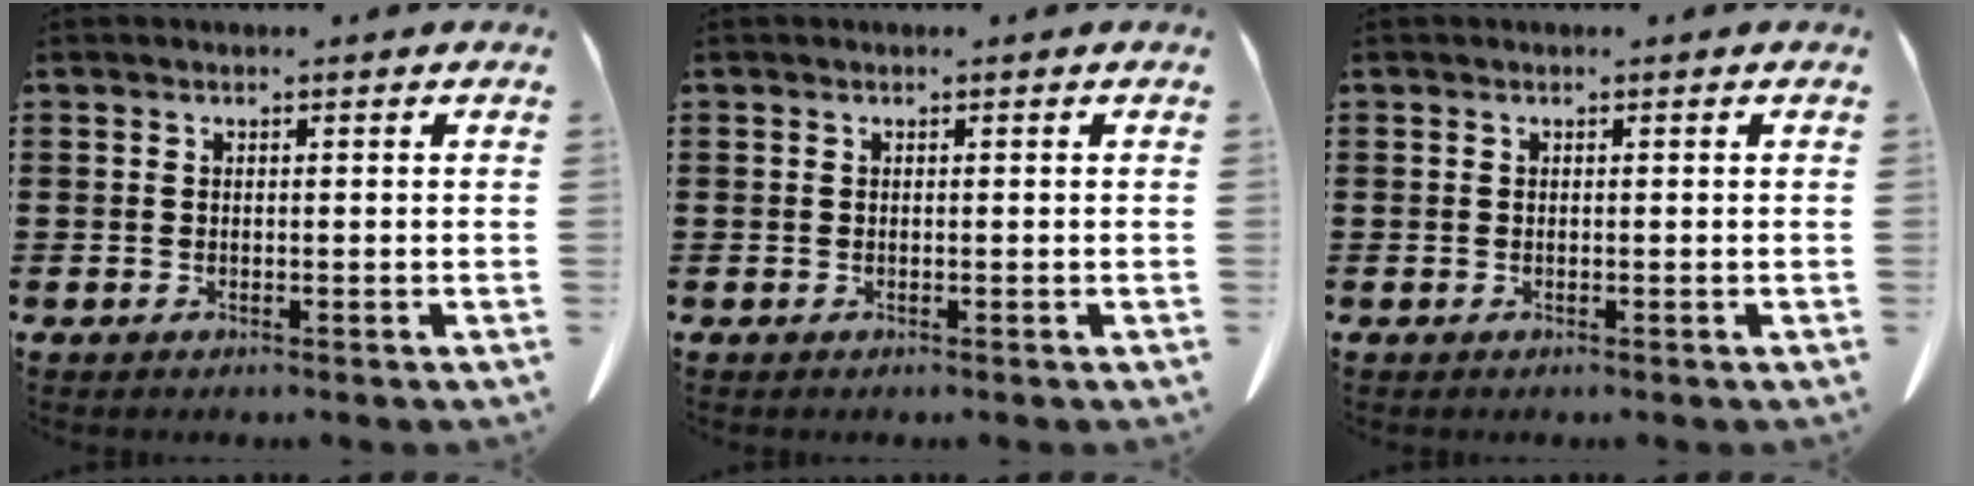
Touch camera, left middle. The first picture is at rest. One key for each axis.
{"total": 0.0}
{"total": 0.0}